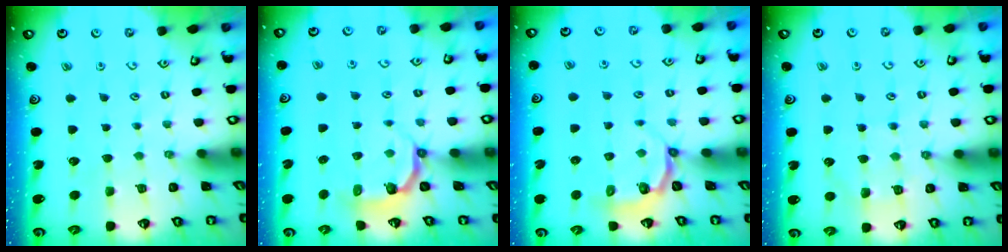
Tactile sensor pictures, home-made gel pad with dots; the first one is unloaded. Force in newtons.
{"total": 4.1, "press": 2.4, "slide": 3.3}
{"total": 3.8, "press": 2.9, "slide": 2.4}
{"total": 7.2, "press": 7.2, "slide": 1.0}